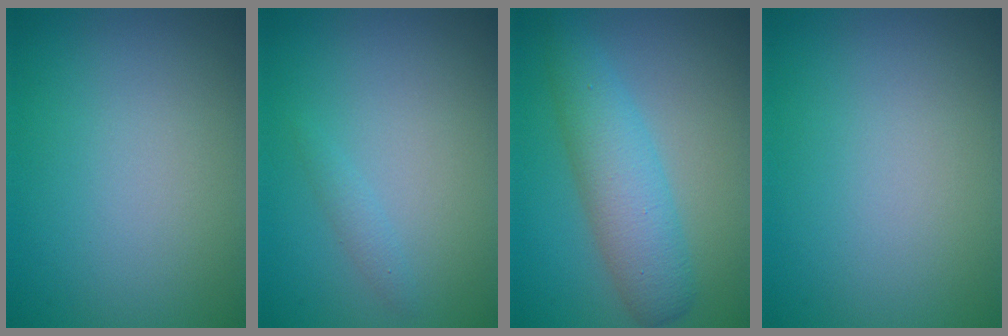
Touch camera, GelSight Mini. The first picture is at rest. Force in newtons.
{"total": 0.8, "press": 0.8, "slide": 0.1}
{"total": 5.0, "press": 5.0, "slide": 0.2}
{"total": 0.0}